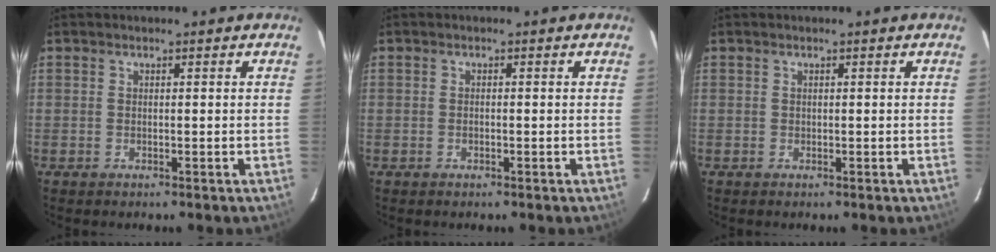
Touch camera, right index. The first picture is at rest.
{"total": 0.6, "force": [-0.4, 0.3, 0.3], "torque": [-0.007, 0.000, -0.006]}
{"total": 0.0}